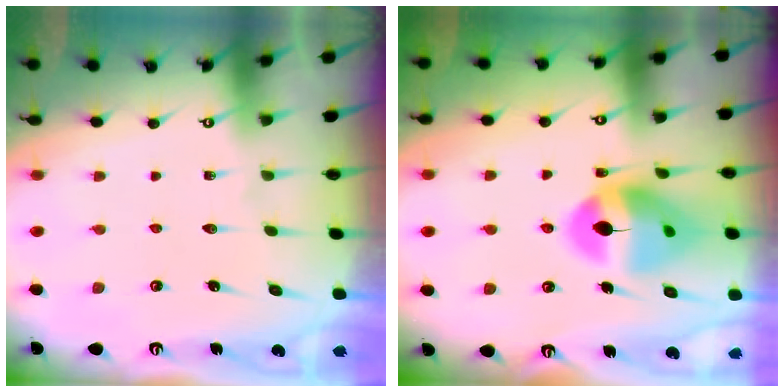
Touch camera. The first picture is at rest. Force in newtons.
{"total": 13.3, "press": 13.2, "slide": 1.5}